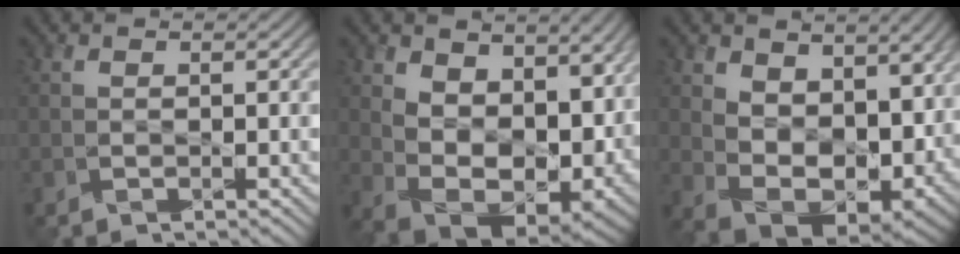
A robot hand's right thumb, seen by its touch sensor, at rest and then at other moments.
{"total": 12.9, "force": [3.7, 7.9, 9.4], "torque": [-0.191, -0.020, 0.076]}
{"total": 11.4, "force": [3.7, 7.1, 8.1], "torque": [-0.171, -0.016, 0.072]}